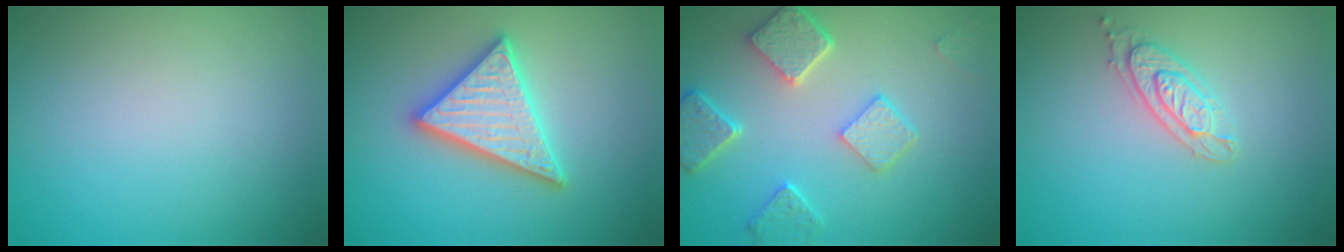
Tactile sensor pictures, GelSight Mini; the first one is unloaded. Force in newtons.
{"total": 4.7, "press": 4.6, "slide": 0.7}
{"total": 4.8, "press": 3.9, "slide": 2.9}
{"total": 2.3, "press": 2.2, "slide": 0.5}